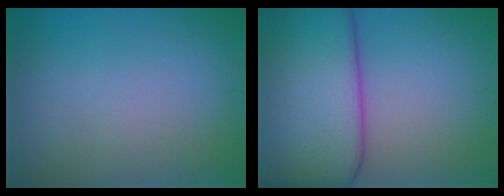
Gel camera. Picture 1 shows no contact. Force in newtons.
{"total": 14.0, "press": 14.0, "slide": 0.8}